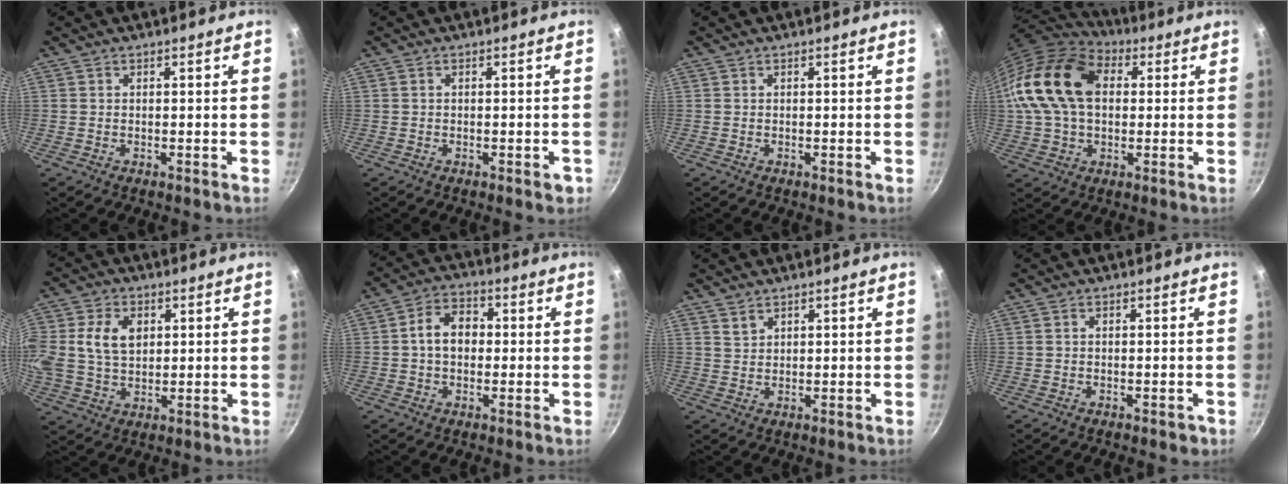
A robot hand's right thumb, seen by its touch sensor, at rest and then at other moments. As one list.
[{"total": 1.8, "force": [-0.7, 0.7, 1.5], "torque": [-0.011, 0.007, -0.007]}, {"total": 0.0}, {"total": 19.0, "force": [3.1, 13.1, 13.4], "torque": [-0.239, 0.024, 0.041]}, {"total": 12.7, "force": [2.7, 9.2, 8.4], "torque": [-0.168, 0.014, 0.048]}, {"total": 7.4, "force": [0.1, 5.5, 5.0], "torque": [-0.059, 0.021, -0.008]}, {"total": 2.0, "force": [1.5, 1.2, 0.7], "torque": [-0.007, -0.004, 0.031]}, {"total": 1.3, "force": [-0.5, 0.7, 1.0], "torque": [-0.006, 0.005, -0.003]}]